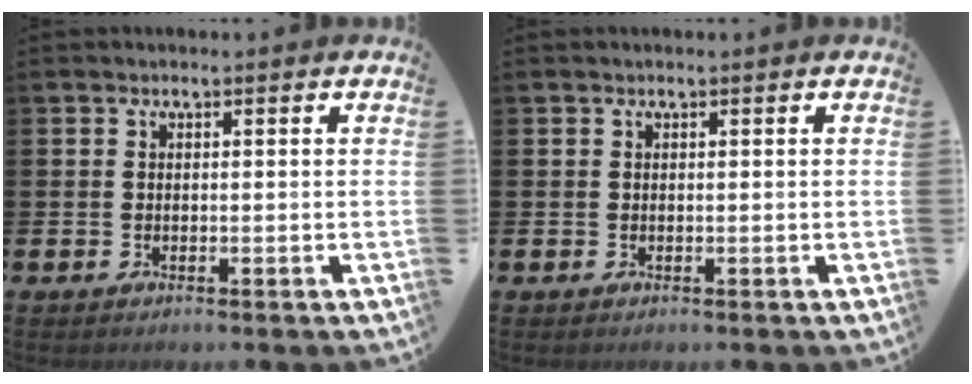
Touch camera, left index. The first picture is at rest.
{"total": 0.0}